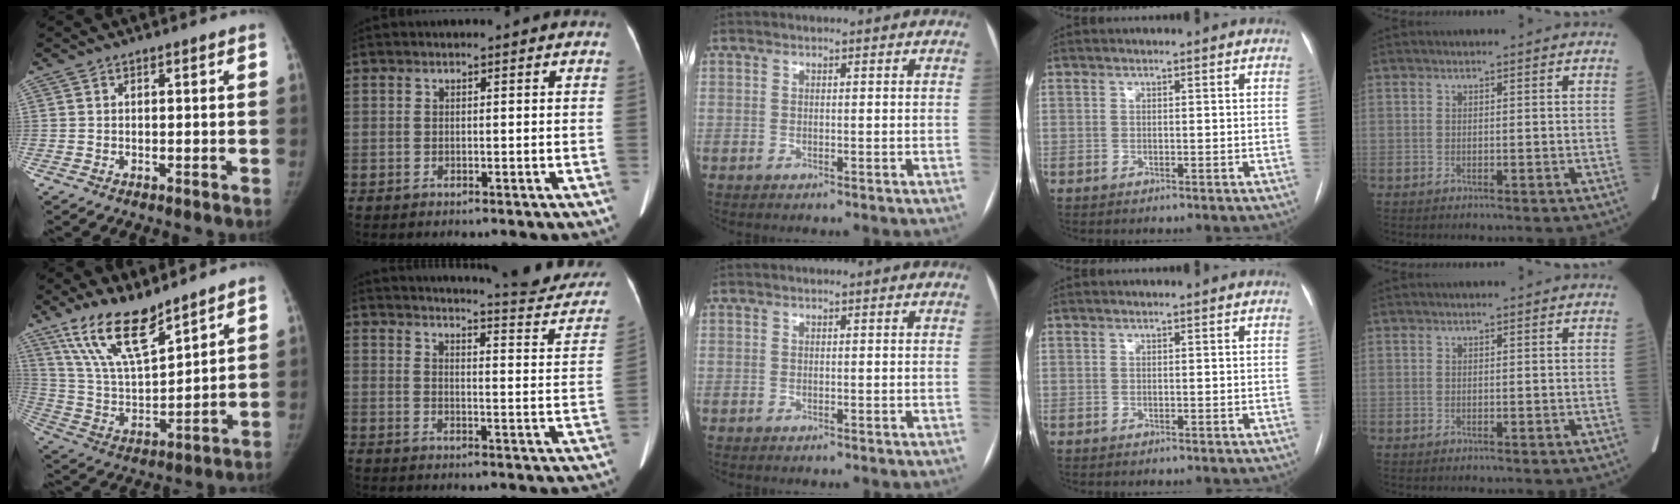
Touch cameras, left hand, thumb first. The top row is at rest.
{"thumb": {"total": 15.8, "force": [11.4, 4.9, 9.7], "torque": [-0.159, -0.059, 0.229]}, "index": {"total": 19.5, "force": [18.5, 2.0, 5.8], "torque": [-0.069, -0.073, 0.208]}}